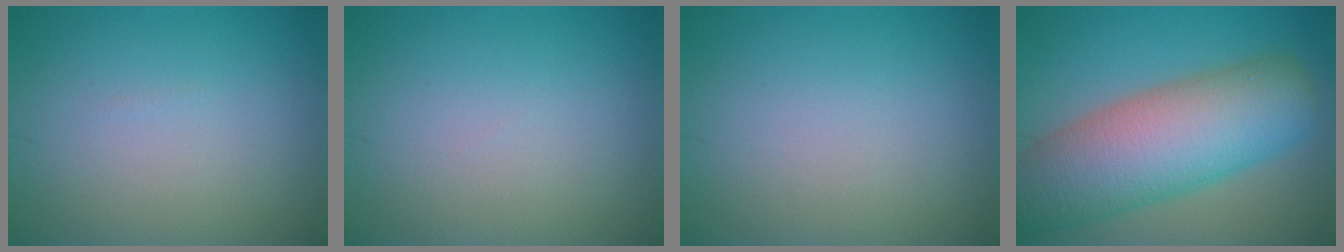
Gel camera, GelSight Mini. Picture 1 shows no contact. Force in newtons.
{"total": 0.0}
{"total": 0.0}
{"total": 11.3, "press": 11.3, "slide": 0.6}